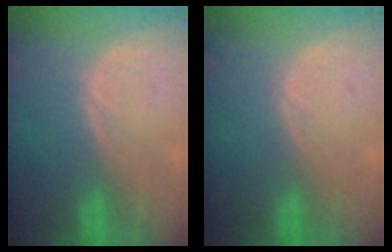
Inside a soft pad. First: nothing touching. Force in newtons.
{"total": 0.0}